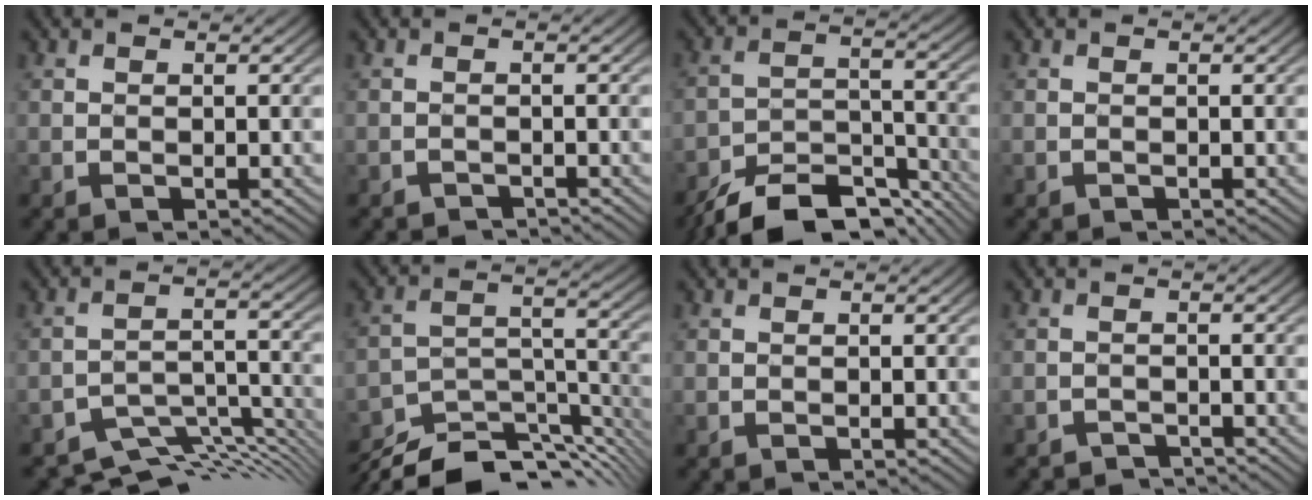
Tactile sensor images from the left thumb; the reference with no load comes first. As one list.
[{"total": 1.3, "force": [-1.3, 0.1, 0.1], "torque": [0.002, 0.000, -0.025]}, {"total": 11.3, "force": [-9.5, 3.8, 5.0], "torque": [-0.083, -0.004, -0.163]}, {"total": 0.0}, {"total": 8.4, "force": [-7.6, 2.2, 2.9], "torque": [-0.051, -0.011, -0.118]}, {"total": 12.6, "force": [-11.2, 3.1, 4.8], "torque": [-0.102, 0.005, -0.178]}, {"total": 0.0}, {"total": 2.2, "force": [-2.1, 0.3, 0.2], "torque": [0.003, 0.001, -0.039]}]